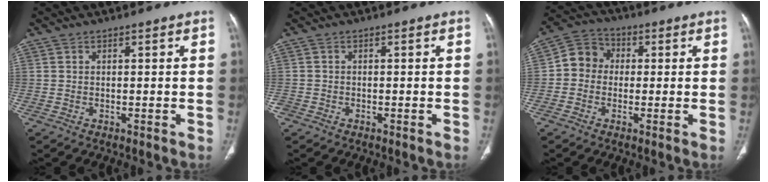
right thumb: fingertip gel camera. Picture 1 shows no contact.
{"total": 1.1, "force": [-0.7, 0.9, 0.2], "torque": [-0.006, 0.002, -0.015]}
{"total": 6.9, "force": [-0.2, 6.1, 3.0], "torque": [-0.031, 0.024, -0.018]}